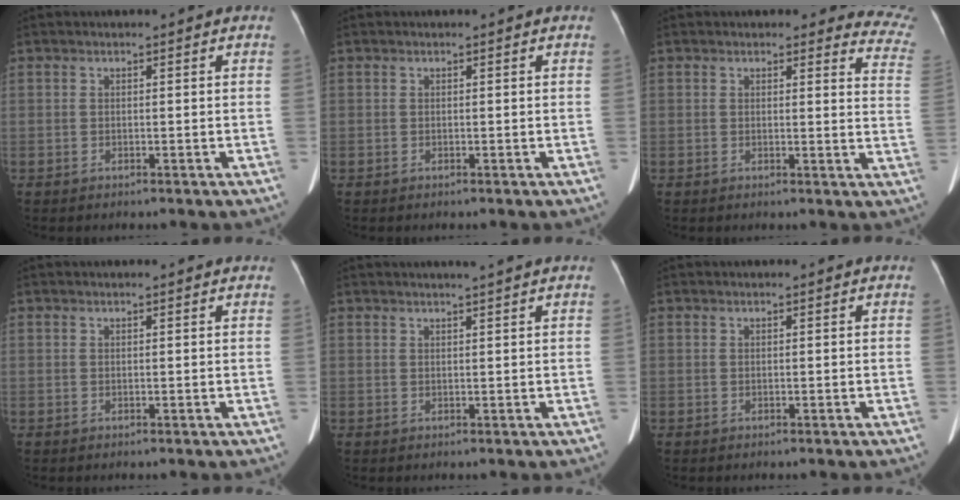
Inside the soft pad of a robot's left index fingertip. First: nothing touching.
{"total": 0.0}
{"total": 8.9, "force": [8.4, 2.5, 1.7], "torque": [0.022, -0.056, 0.042]}
{"total": 1.4, "force": [1.3, 0.3, 0.4], "torque": [-0.013, 0.008, 0.007]}
{"total": 2.3, "force": [1.9, -0.6, 1.1], "torque": [-0.014, 0.004, 0.030]}
{"total": 0.0}